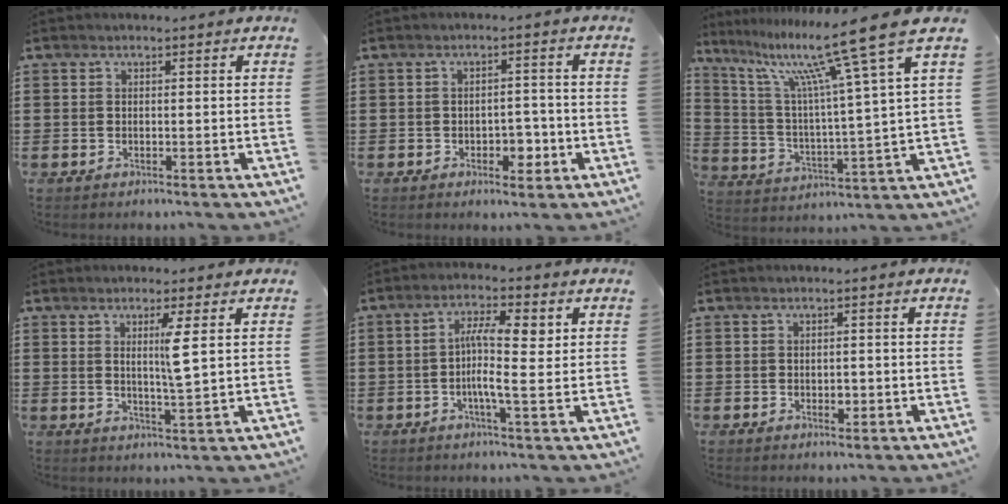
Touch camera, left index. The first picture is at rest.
{"total": 3.4, "force": [-1.6, 2.2, 2.2], "torque": [-0.033, 0.001, -0.033]}
{"total": 13.4, "force": [9.7, 0.3, 9.2], "torque": [-0.190, -0.055, 0.147]}
{"total": 4.2, "force": [1.4, -0.2, 3.9], "torque": [-0.073, -0.009, 0.020]}
{"total": 8.0, "force": [0.4, 1.8, 7.7], "torque": [-0.136, 0.007, 0.002]}
{"total": 1.4, "force": [-0.2, 0.9, 1.0], "torque": [-0.020, 0.003, -0.004]}